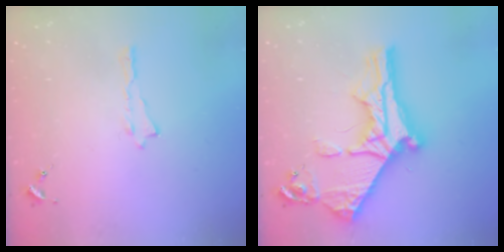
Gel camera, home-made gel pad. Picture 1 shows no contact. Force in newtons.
{"total": 11.5, "press": 11.5, "slide": 1.2}